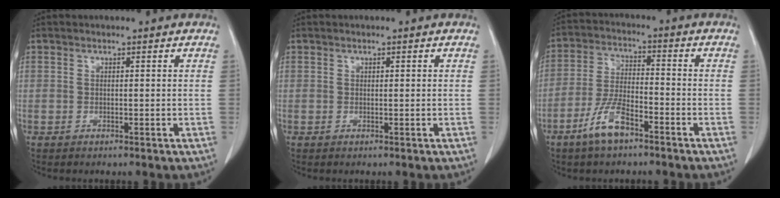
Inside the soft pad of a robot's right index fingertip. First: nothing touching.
{"total": 0.0}
{"total": 7.7, "force": [-4.9, 2.4, 5.4], "torque": [-0.117, 0.001, -0.093]}